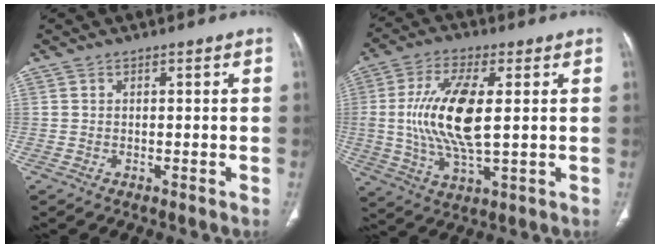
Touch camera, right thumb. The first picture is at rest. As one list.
[{"total": 14.9, "force": [1.3, 5.7, 13.7], "torque": [-0.284, -0.008, 0.026]}]